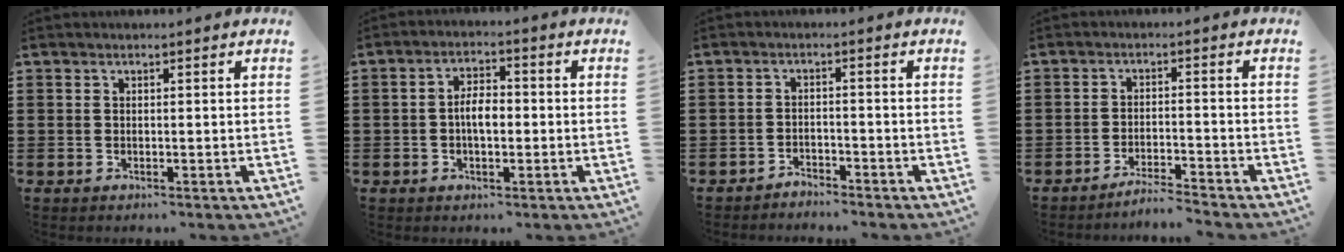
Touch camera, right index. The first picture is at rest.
{"total": 4.1, "force": [-0.7, 1.7, 3.6], "torque": [-0.074, 0.003, -0.015]}
{"total": 2.2, "force": [-2.2, 0.1, -0.1], "torque": [-0.008, 0.000, -0.048]}
{"total": 3.2, "force": [-3.2, -0.4, 0.5], "torque": [-0.013, -0.003, -0.065]}